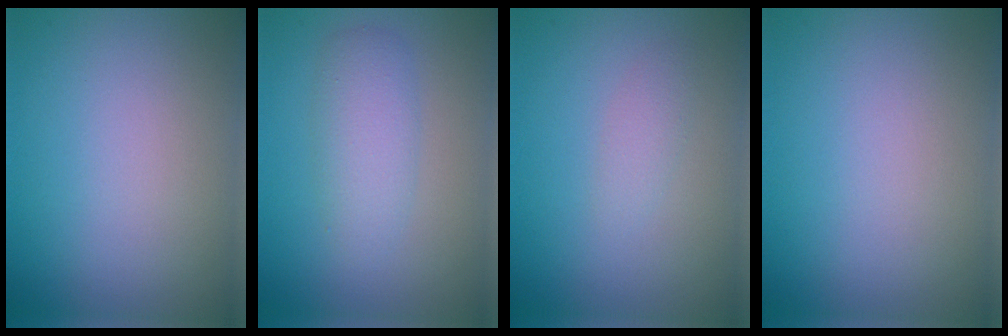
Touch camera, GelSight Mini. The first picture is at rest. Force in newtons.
{"total": 2.9, "press": 2.9, "slide": 0.1}
{"total": 1.1, "press": 1.1, "slide": 0.0}
{"total": 0.0}